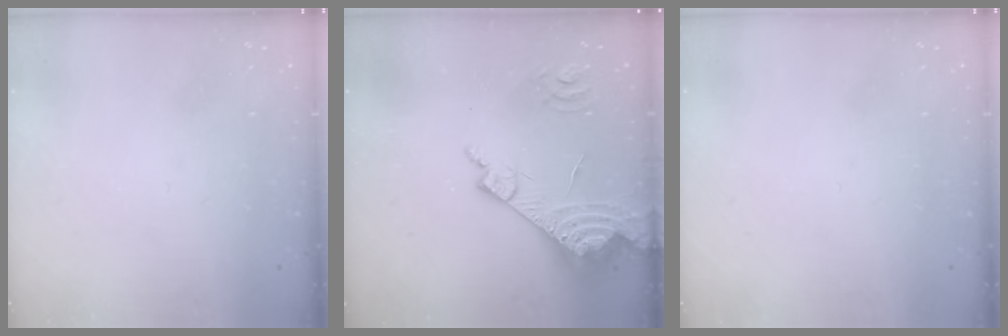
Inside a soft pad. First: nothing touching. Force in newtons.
{"total": 15.0, "press": 14.9, "slide": 1.6}
{"total": 0.0}